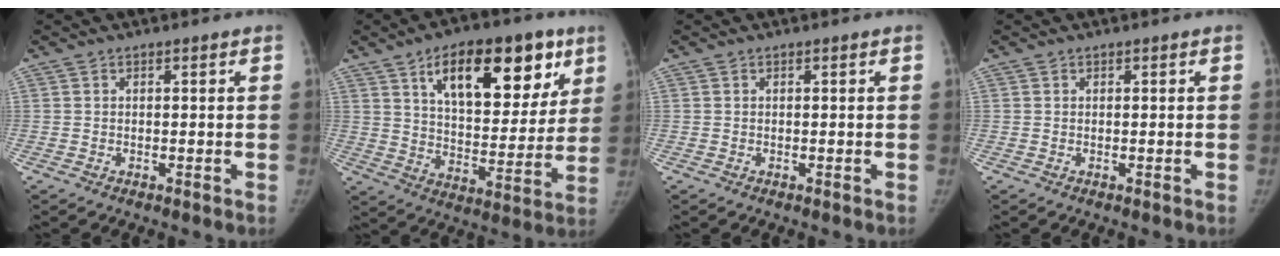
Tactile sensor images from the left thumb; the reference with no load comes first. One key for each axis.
{"total": 22.1, "fx": 11.1, "fy": 10.8, "fz": 15.8, "tx": -0.184, "ty": -0.031, "tz": 0.176}
{"total": 0.0}
{"total": 0.0}